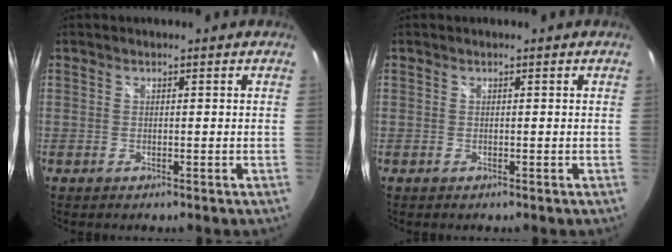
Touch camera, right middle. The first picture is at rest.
{"total": 0.0}